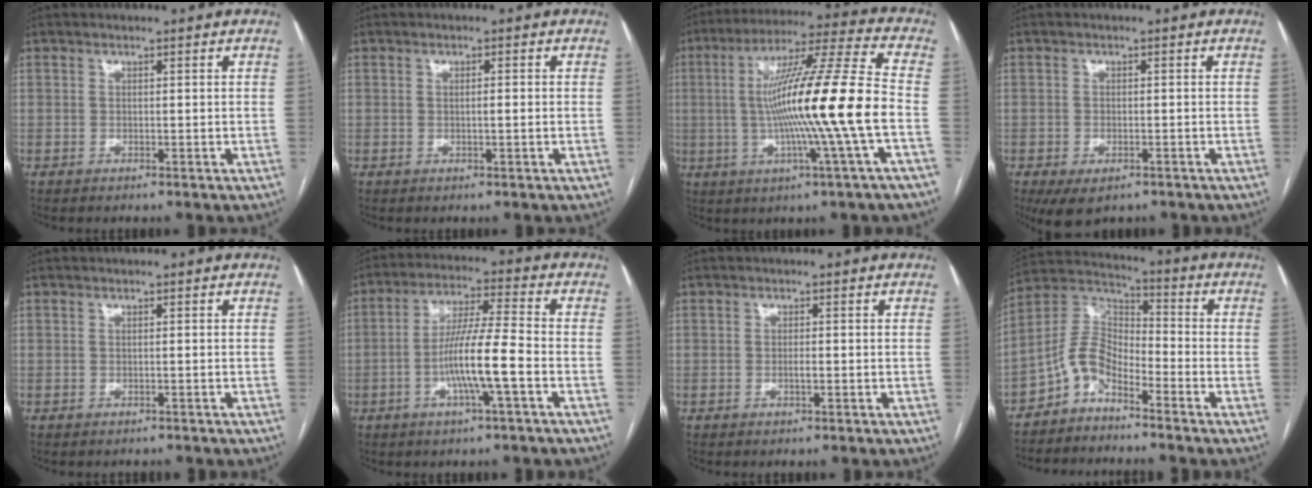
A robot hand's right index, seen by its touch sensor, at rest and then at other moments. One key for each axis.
{"total": 1.3, "fx": 0.0, "fy": 0.0, "fz": 1.3, "tx": -0.023, "ty": 0.002, "tz": 0.000}
{"total": 17.7, "fx": -2.2, "fy": -1.7, "fz": 17.5, "tx": -0.301, "ty": 0.000, "tz": -0.044}
{"total": 5.2, "fx": -3.3, "fy": 2.7, "fz": 3.0, "tx": -0.051, "ty": -0.008, "tz": -0.045}
{"total": 0.6, "fx": -0.5, "fy": 0.2, "fz": 0.2, "tx": -0.008, "ty": 0.000, "tz": -0.006}
{"total": 9.9, "fx": -3.0, "fy": 0.0, "fz": 9.5, "tx": -0.183, "ty": 0.002, "tz": -0.057}
{"total": 0.9, "fx": -0.2, "fy": 0.1, "fz": 0.8, "tx": -0.019, "ty": 0.000, "tz": -0.002}
{"total": 7.4, "fx": -4.9, "fy": 3.4, "fz": 4.4, "tx": -0.094, "ty": 0.026, "tz": -0.106}